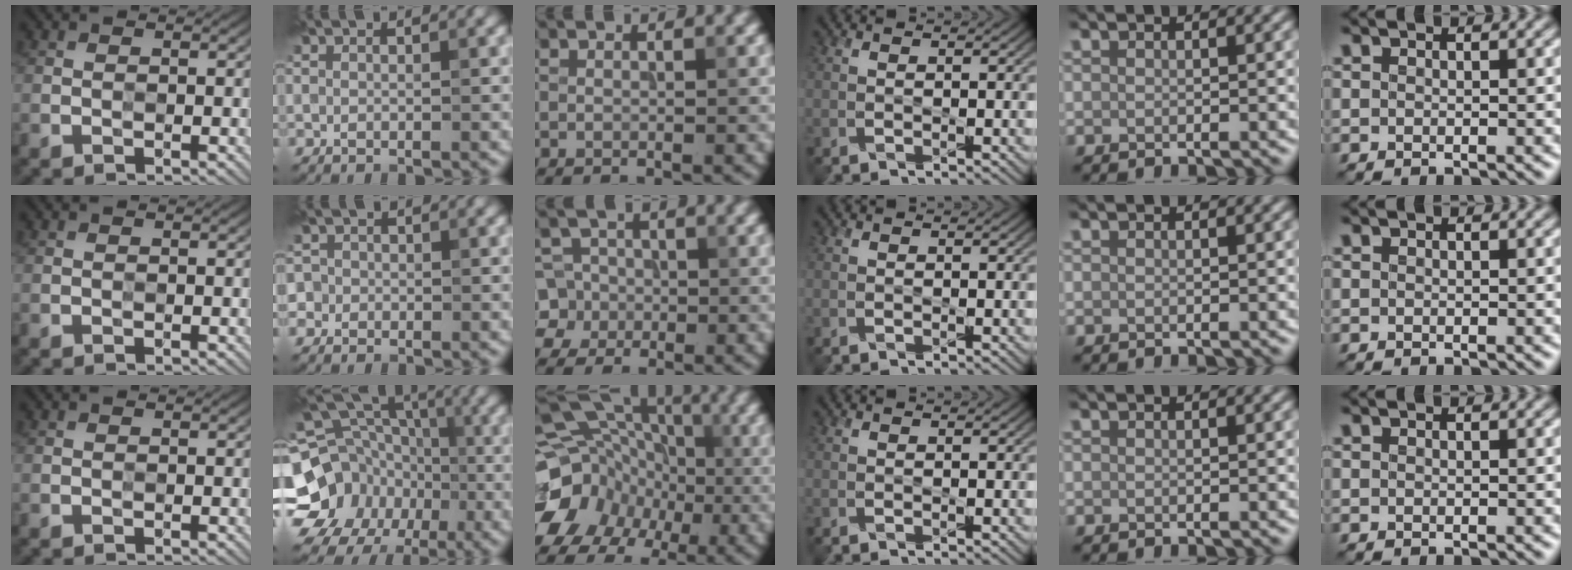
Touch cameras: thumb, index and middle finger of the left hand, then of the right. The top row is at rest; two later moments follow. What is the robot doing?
{"motion": "press", "object": "sticky note"}